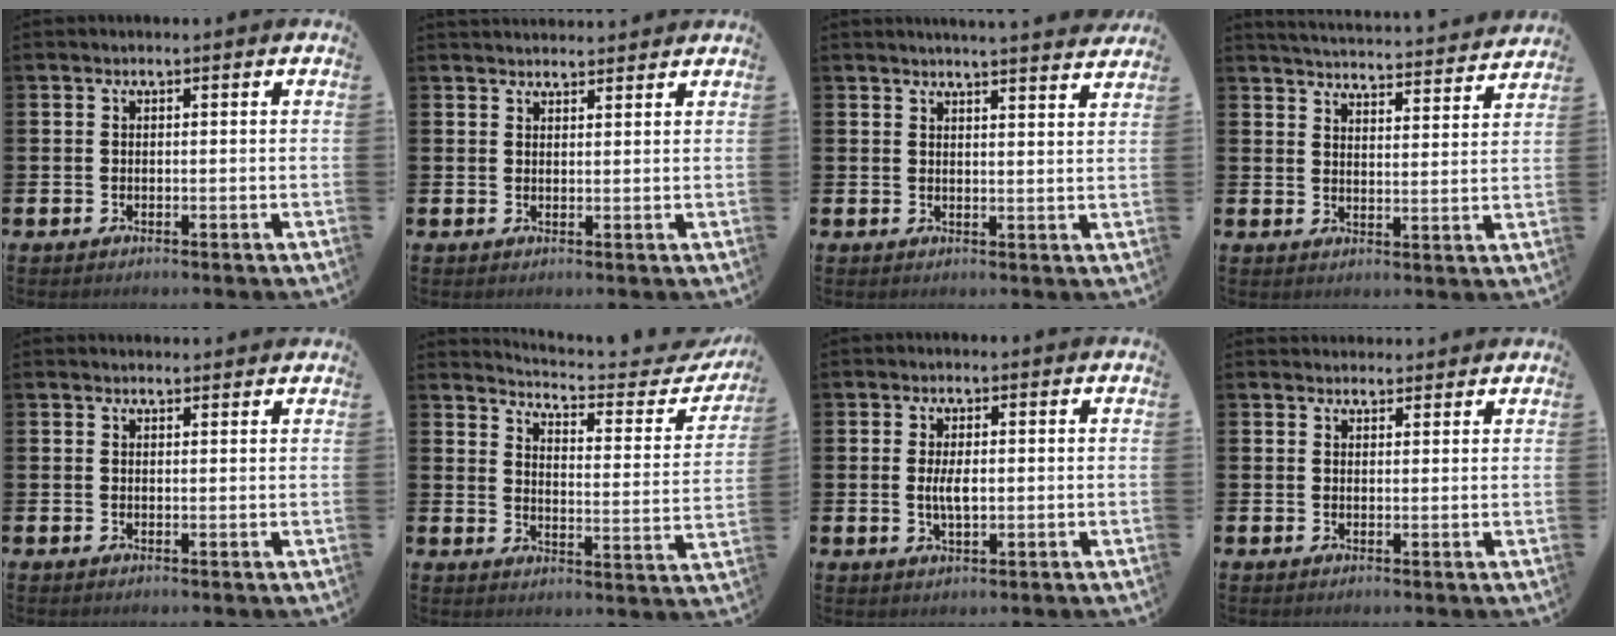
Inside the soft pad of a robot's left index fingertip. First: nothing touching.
{"total": 2.3, "force": [2.3, 0.4, -0.1], "torque": [0.011, -0.015, 0.038]}
{"total": 3.7, "force": [3.7, -0.6, 0.1], "torque": [0.005, -0.029, 0.062]}
{"total": 4.6, "force": [4.6, 0.0, 0.2], "torque": [-0.013, -0.046, 0.078]}
{"total": 1.2, "force": [1.2, 0.2, 0.0], "torque": [0.010, -0.003, 0.019]}
{"total": 4.6, "force": [4.4, 0.7, 1.4], "torque": [-0.042, -0.039, 0.065]}
{"total": 3.0, "force": [0.1, 1.2, 2.8], "torque": [-0.038, -0.004, -0.002]}
{"total": 2.0, "force": [1.9, 0.6, -0.1], "torque": [0.013, -0.009, 0.033]}